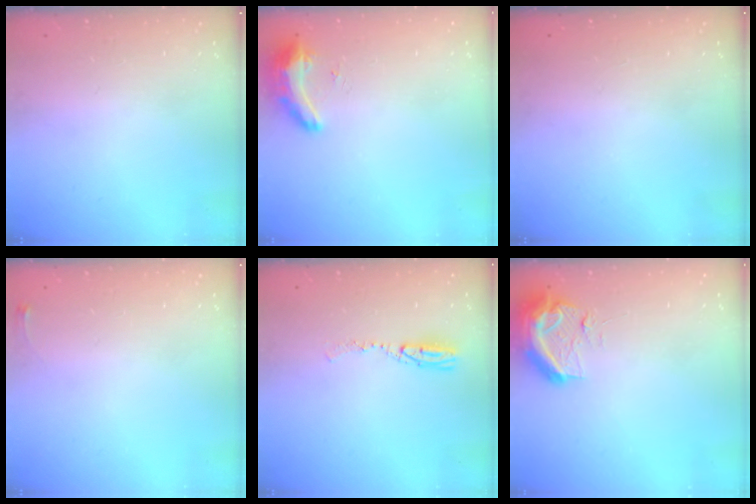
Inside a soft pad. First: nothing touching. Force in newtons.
{"total": 8.4, "press": 8.3, "slide": 1.3}
{"total": 0.0}
{"total": 2.6, "press": 2.6, "slide": 0.6}
{"total": 6.3, "press": 6.0, "slide": 1.7}
{"total": 14.4, "press": 11.8, "slide": 8.4}